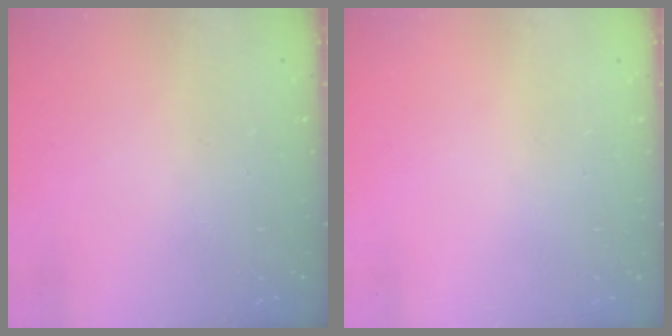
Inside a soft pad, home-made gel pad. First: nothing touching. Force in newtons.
{"total": 0.0}